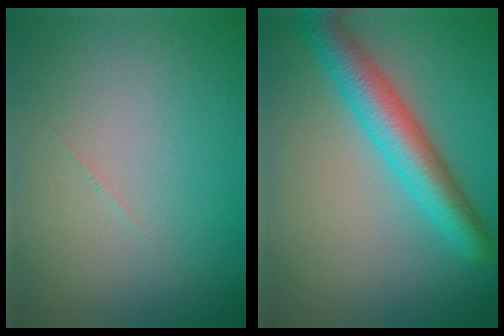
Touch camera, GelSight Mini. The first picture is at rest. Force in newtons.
{"total": 5.5, "press": 5.5, "slide": 0.2}